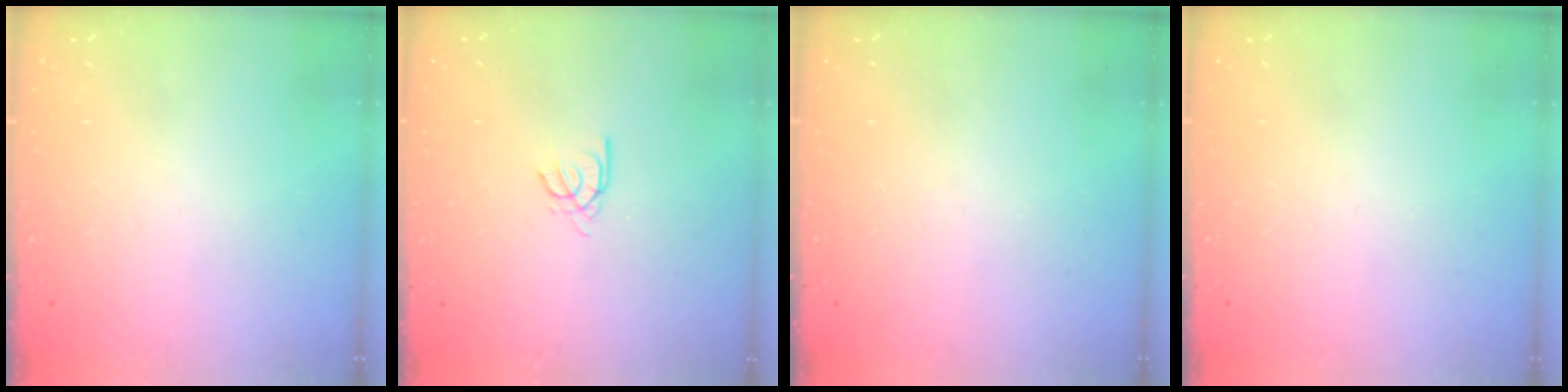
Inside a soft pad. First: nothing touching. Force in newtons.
{"total": 3.0, "press": 3.0, "slide": 0.5}
{"total": 0.0}
{"total": 0.0}